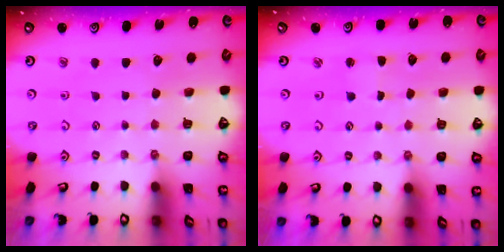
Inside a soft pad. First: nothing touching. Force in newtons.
{"total": 1.5, "press": 1.5, "slide": 0.2}